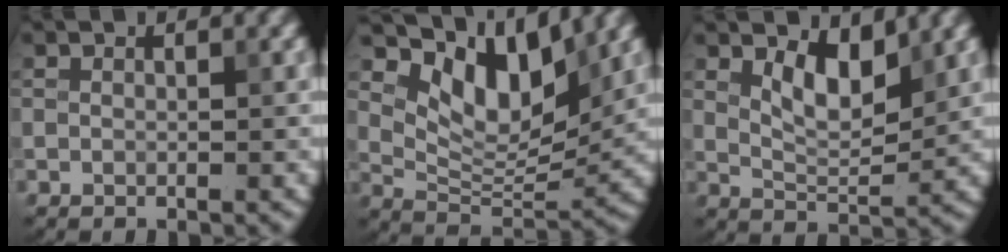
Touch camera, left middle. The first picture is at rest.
{"total": 7.8, "force": [4.4, 3.5, 5.4], "torque": [-0.086, -0.010, 0.077]}
{"total": 3.8, "force": [1.9, 1.6, 2.9], "torque": [-0.055, -0.005, 0.035]}